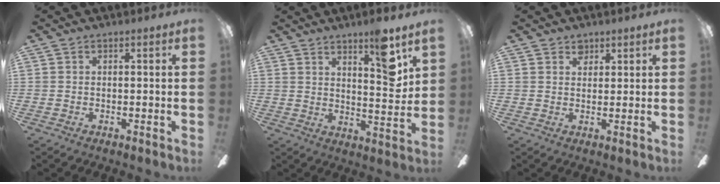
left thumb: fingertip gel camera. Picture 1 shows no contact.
{"total": 11.2, "force": [7.3, 2.6, 8.1], "torque": [-0.099, -0.046, 0.115]}
{"total": 2.5, "force": [2.0, 1.5, 0.3], "torque": [0.007, -0.009, 0.035]}